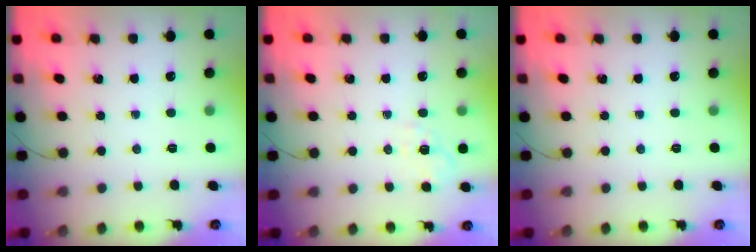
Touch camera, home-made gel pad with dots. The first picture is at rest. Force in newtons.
{"total": 2.2, "press": 1.3, "slide": 1.8}
{"total": 0.0}